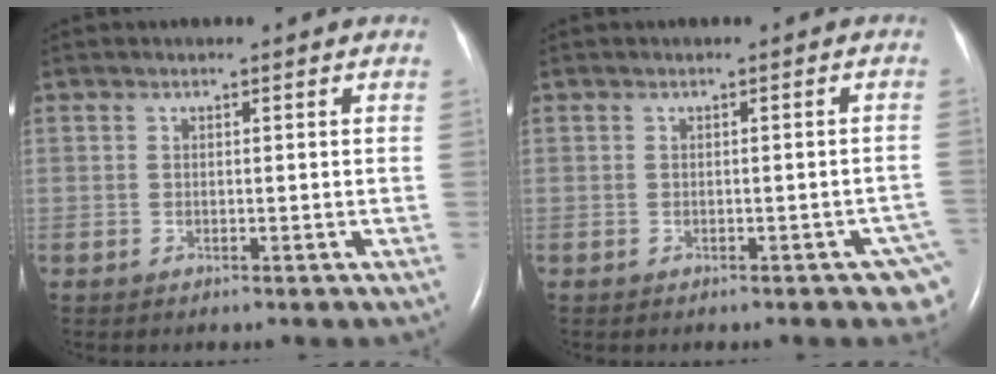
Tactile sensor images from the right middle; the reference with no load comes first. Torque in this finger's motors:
{"motor_torque": [0.69, -0.59, 0.03, 0.00]}